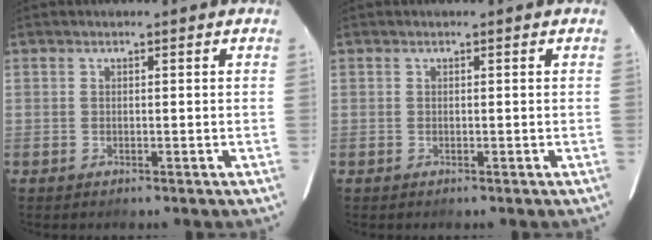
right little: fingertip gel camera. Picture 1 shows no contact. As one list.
[{"total": 0.0}]